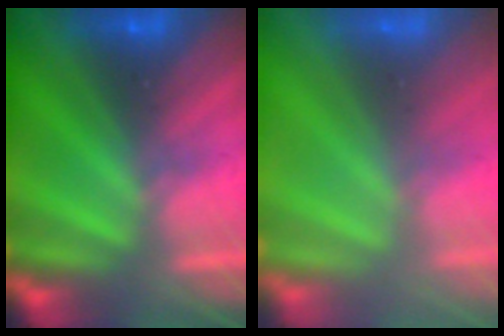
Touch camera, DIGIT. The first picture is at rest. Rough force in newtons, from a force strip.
{"total": 3.4}